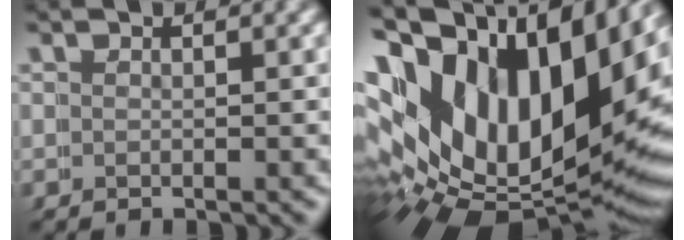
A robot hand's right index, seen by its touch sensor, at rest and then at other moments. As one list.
[{"total": 23.7, "force": [0.6, 15.8, 17.7], "torque": [-0.312, -0.029, 0.024]}]